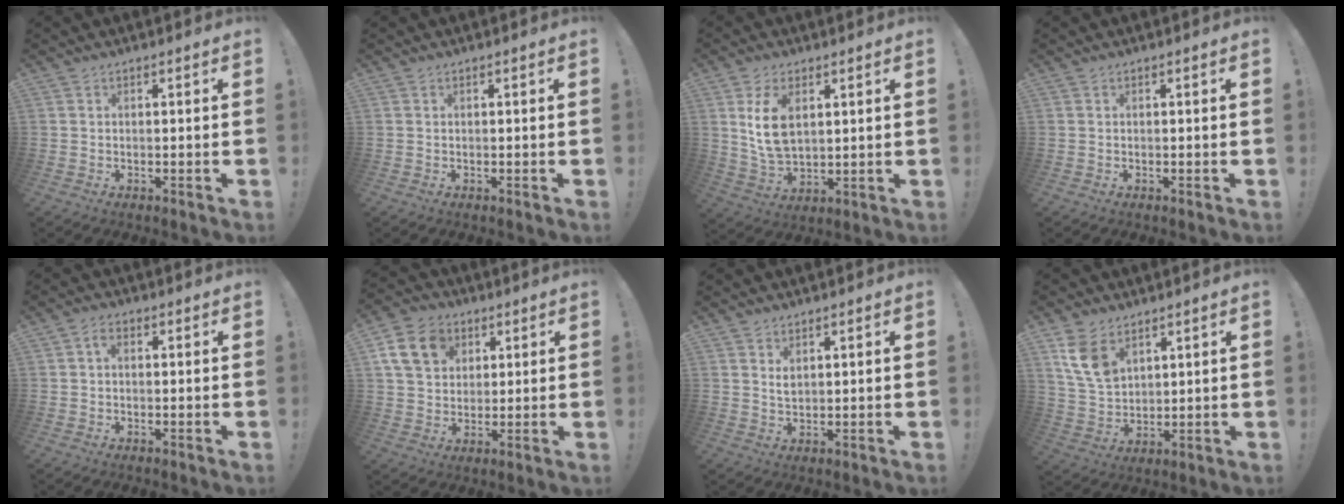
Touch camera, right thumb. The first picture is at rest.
{"total": 0.0}
{"total": 10.3, "force": [3.4, 6.3, 7.5], "torque": [-0.139, -0.006, 0.061]}
{"total": 0.0}
{"total": 2.2, "force": [0.1, 1.5, 1.5], "torque": [-0.024, 0.006, -0.001]}
{"total": 14.0, "force": [5.3, 10.9, 6.9], "torque": [-0.102, -0.014, 0.109]}
{"total": 2.3, "force": [1.5, 1.1, 1.2], "torque": [-0.012, -0.009, 0.025]}
{"total": 10.4, "force": [5.8, 6.5, 5.7], "torque": [-0.111, -0.022, 0.115]}